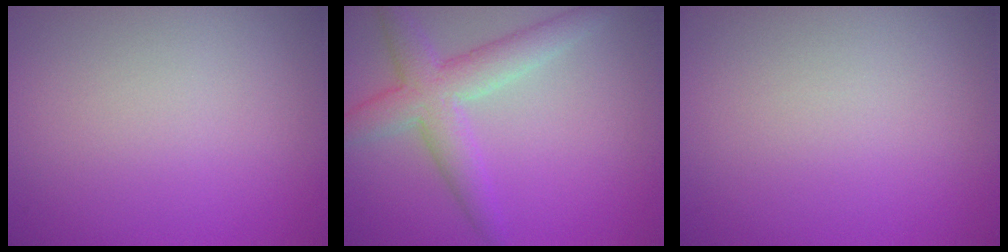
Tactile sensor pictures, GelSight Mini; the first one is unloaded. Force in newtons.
{"total": 4.5, "press": 4.5, "slide": 0.0}
{"total": 0.0}